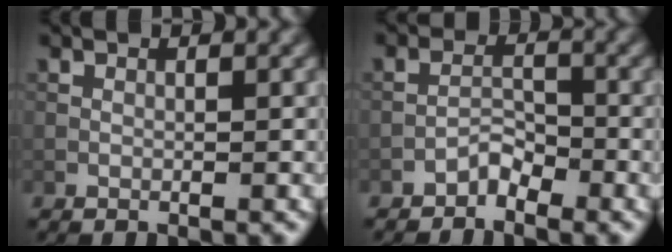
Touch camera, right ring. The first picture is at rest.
{"total": 1.8, "force": [-1.5, 0.8, 0.5], "torque": [-0.004, 0.010, -0.029]}